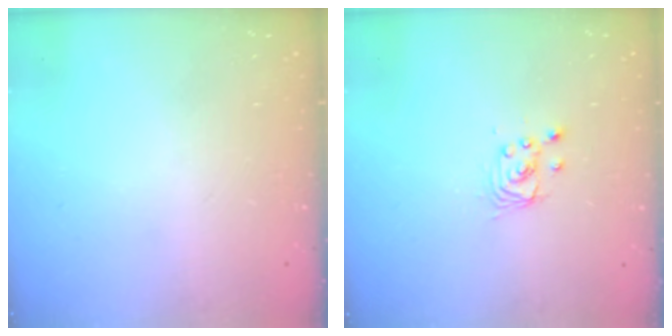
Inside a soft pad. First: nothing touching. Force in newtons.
{"total": 2.9, "press": 2.9, "slide": 0.1}